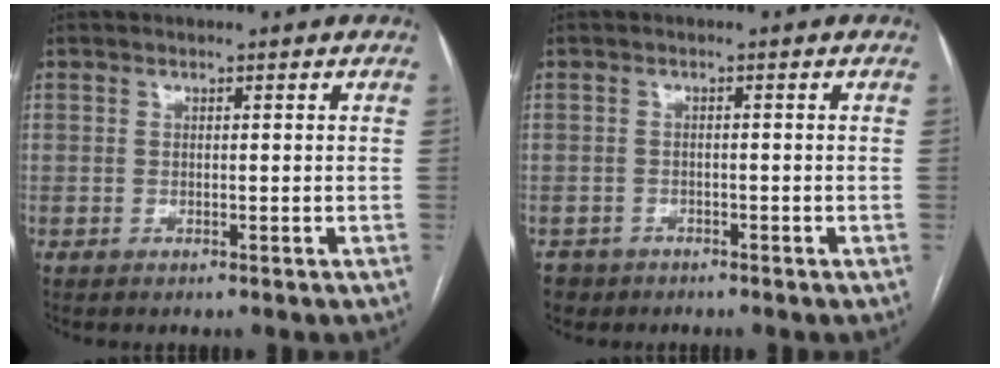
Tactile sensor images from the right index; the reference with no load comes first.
{"total": 2.9, "force": [-2.1, 2.1, -0.1], "torque": [0.001, 0.004, -0.037]}